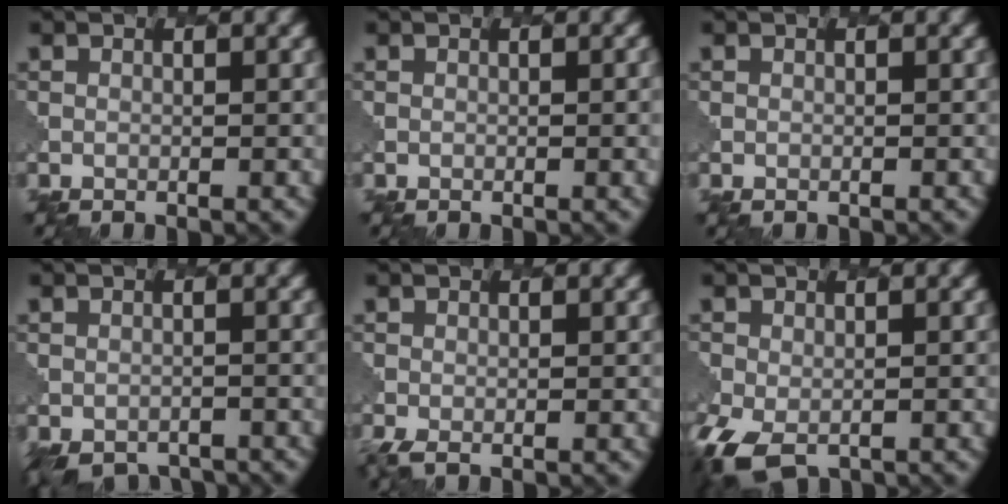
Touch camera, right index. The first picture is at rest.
{"total": 1.5, "force": [-0.1, 0.2, 1.5], "torque": [-0.015, -0.003, -0.002]}
{"total": 0.0}
{"total": 4.8, "force": [-4.2, 1.9, 1.4], "torque": [-0.024, -0.021, -0.057]}
{"total": 1.4, "force": [-1.0, 0.2, 0.9], "torque": [-0.024, -0.005, -0.023]}
{"total": 4.2, "force": [-2.5, 2.4, 2.4], "torque": [-0.053, -0.020, -0.047]}